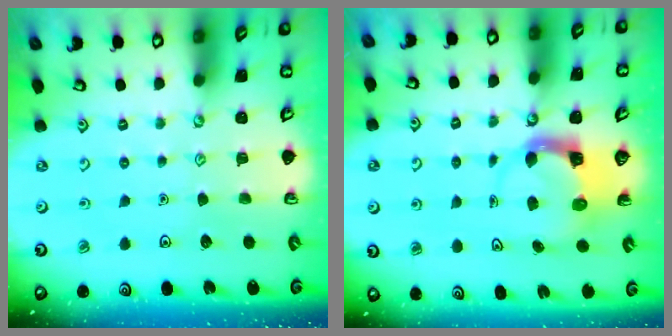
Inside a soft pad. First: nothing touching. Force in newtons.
{"total": 3.7, "press": 3.6, "slide": 0.5}